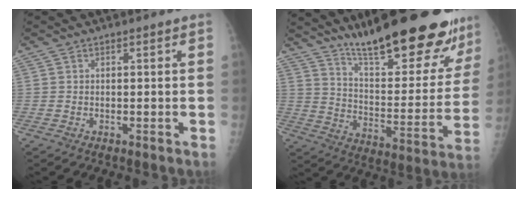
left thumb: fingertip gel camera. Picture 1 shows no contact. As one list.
[{"total": 27.9, "force": [20.6, 6.5, 17.6], "torque": [-0.219, -0.100, 0.306]}]